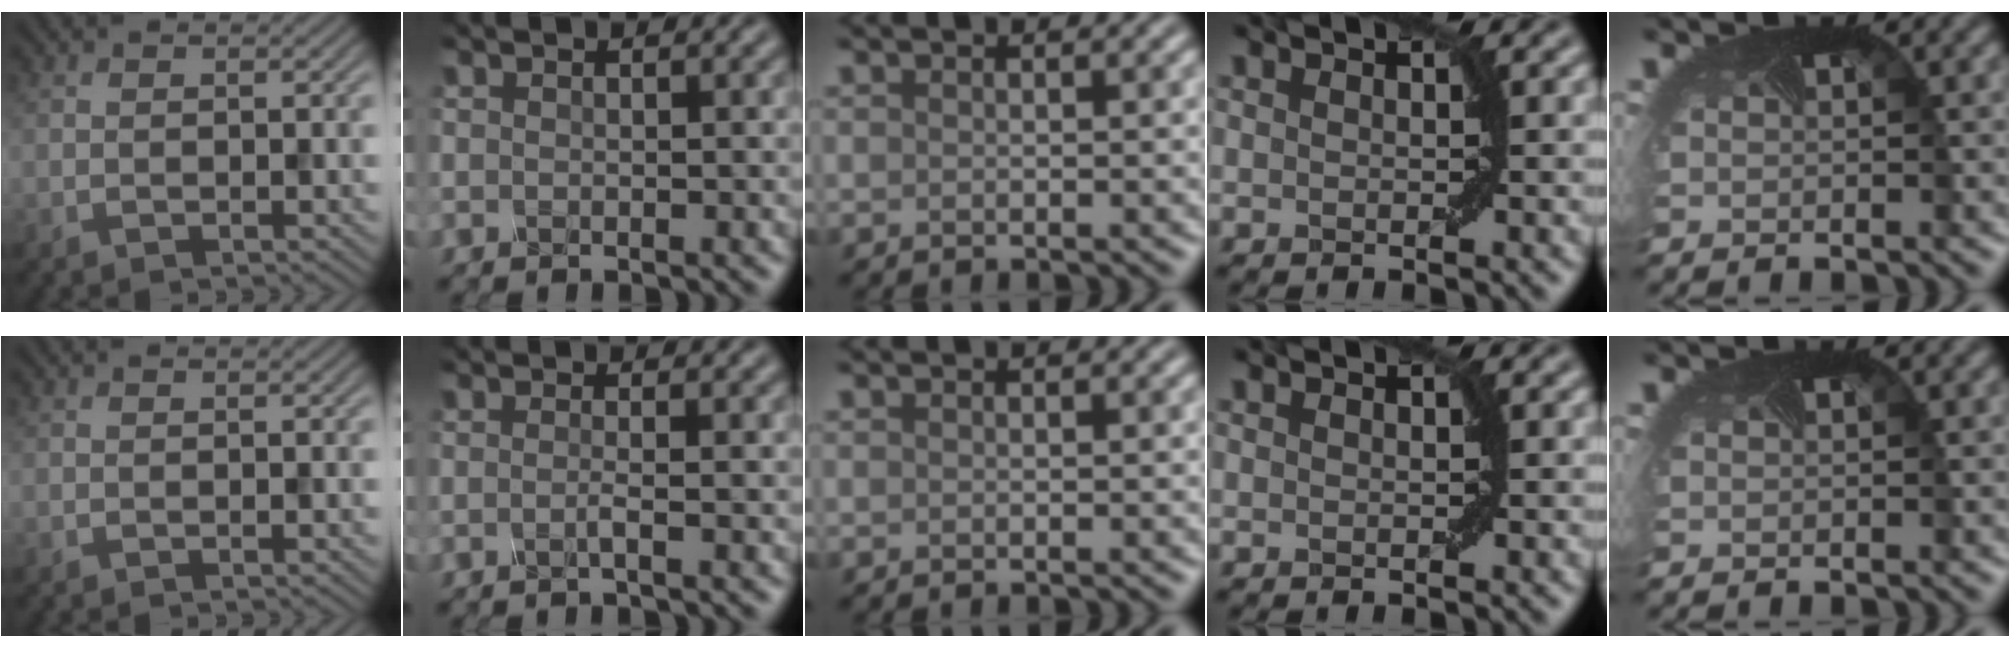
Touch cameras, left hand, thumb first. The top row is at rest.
{"index": {"total": 0.9, "force": [-0.3, 0.2, 0.8], "torque": [-0.009, 0.000, -0.012]}}